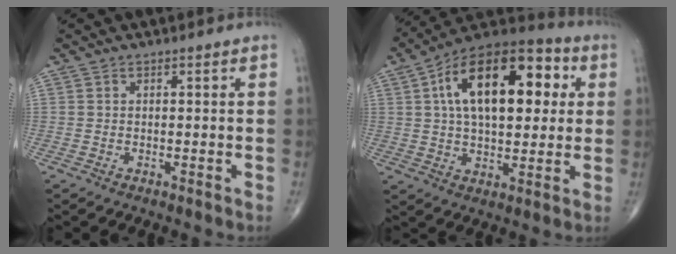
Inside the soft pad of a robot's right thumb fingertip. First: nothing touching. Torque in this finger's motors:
{"motor_torque": [0.07, 0.87, 1.55, 0.80, 0.29]}